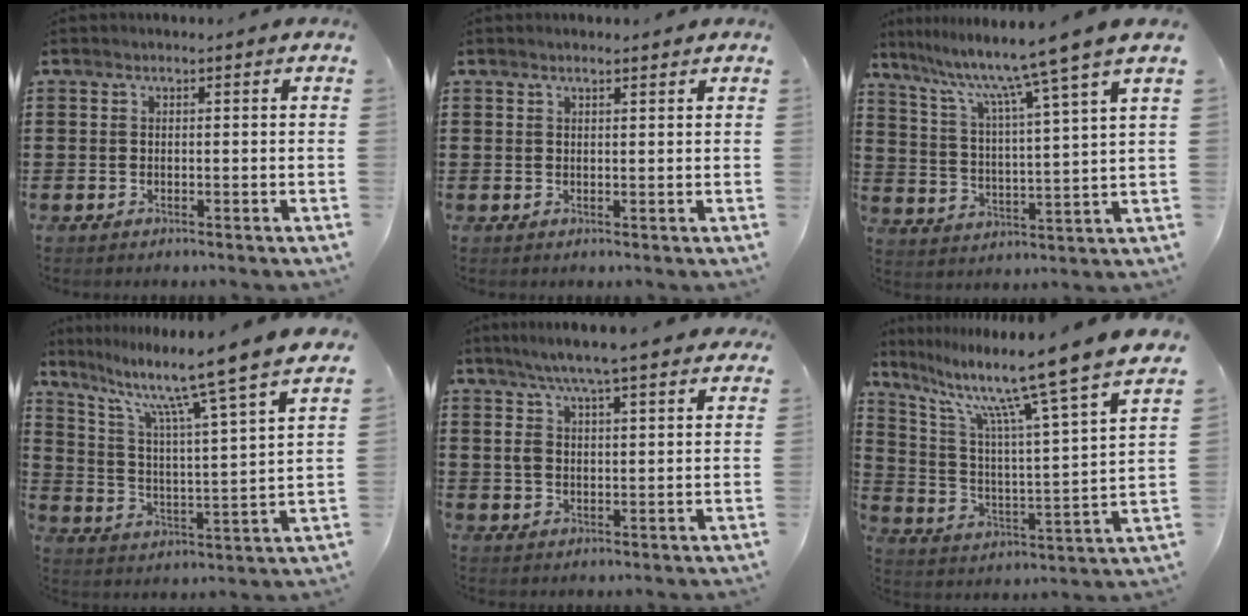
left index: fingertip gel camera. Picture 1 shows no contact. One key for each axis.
{"total": 1.1, "fx": 0.9, "fy": 0.1, "fz": 0.5, "tx": -0.011, "ty": 0.001, "tz": 0.017}
{"total": 9.9, "fx": 8.1, "fy": -1.7, "fz": 5.5, "tx": -0.139, "ty": -0.056, "tz": 0.124}
{"total": 10.8, "fx": 8.7, "fy": -1.0, "fz": 6.3, "tx": -0.146, "ty": -0.067, "tz": 0.135}
{"total": 6.9, "fx": 5.3, "fy": 1.4, "fz": 4.2, "tx": -0.095, "ty": -0.007, "tz": 0.094}
{"total": 13.1, "fx": 10.2, "fy": -0.4, "fz": 8.1, "tx": -0.176, "ty": -0.075, "tz": 0.156}